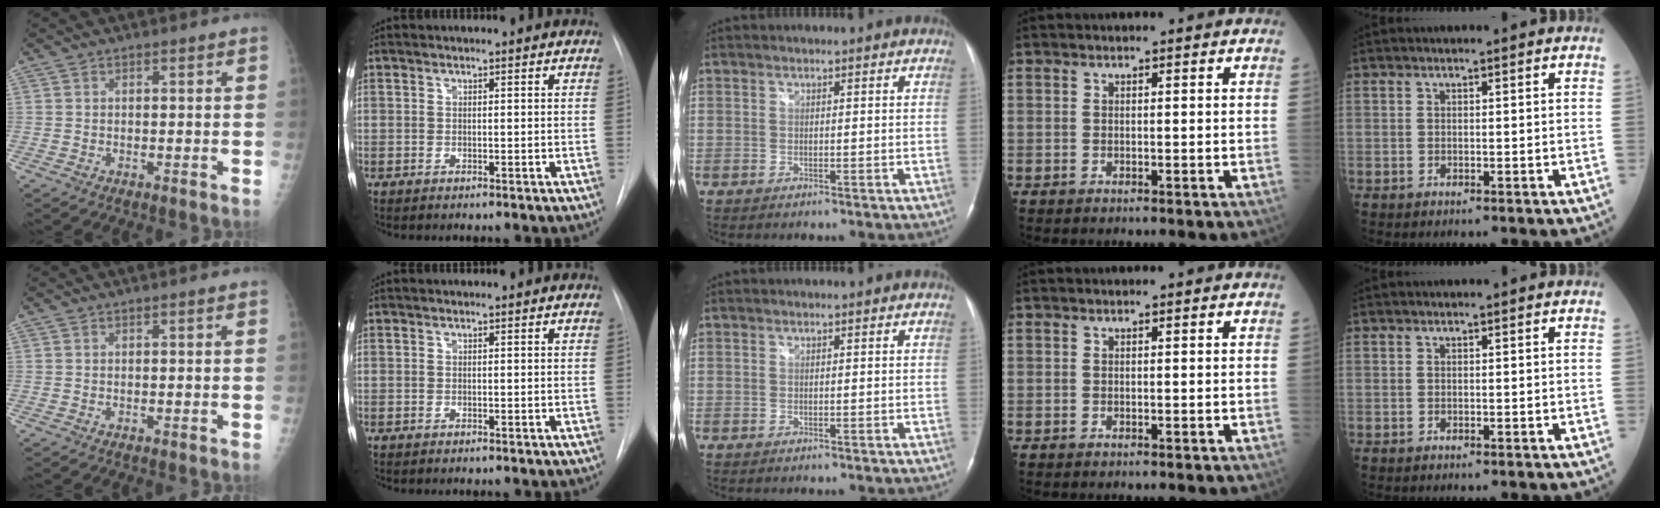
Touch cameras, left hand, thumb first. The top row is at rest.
{}